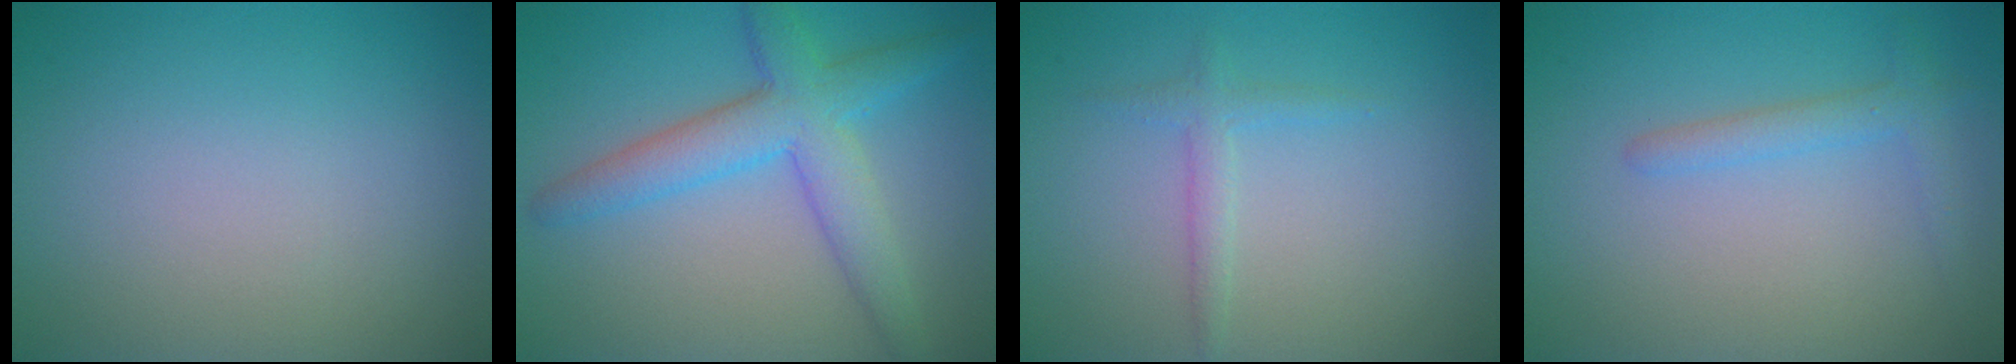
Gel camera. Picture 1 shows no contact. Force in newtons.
{"total": 5.4, "press": 5.4, "slide": 0.1}
{"total": 1.5, "press": 1.5, "slide": 0.0}
{"total": 1.9, "press": 1.9, "slide": 0.1}